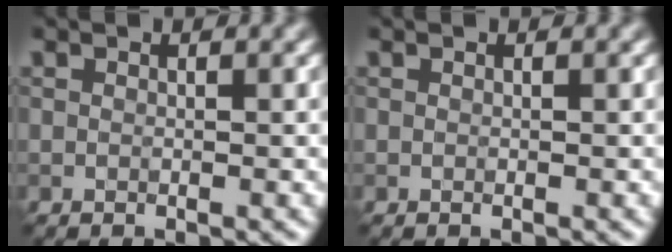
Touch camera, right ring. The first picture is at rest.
{"total": 0.0}